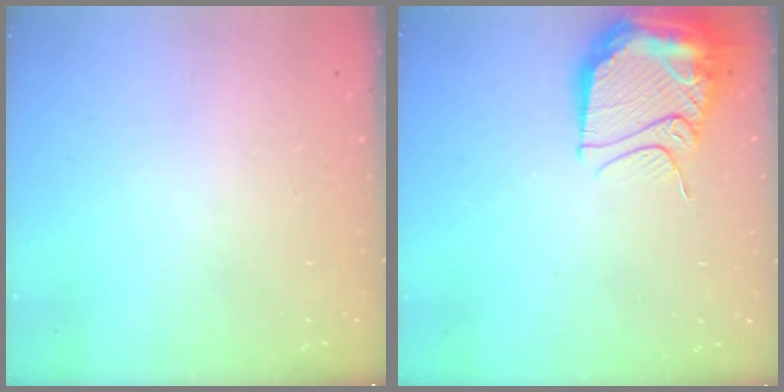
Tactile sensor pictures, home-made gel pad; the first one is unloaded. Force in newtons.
{"total": 15.8, "press": 15.6, "slide": 2.5}